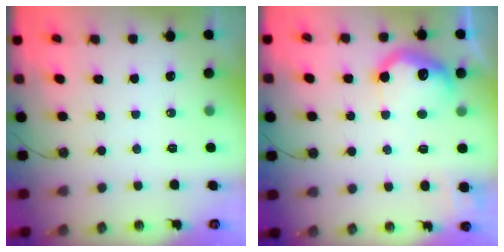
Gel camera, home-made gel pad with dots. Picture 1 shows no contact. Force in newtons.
{"total": 12.1, "press": 12.0, "slide": 1.1}